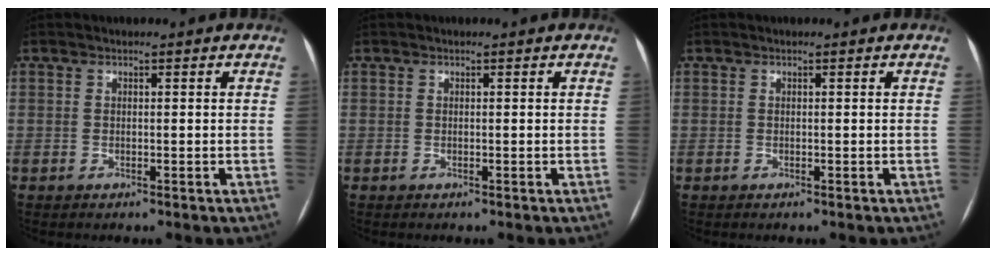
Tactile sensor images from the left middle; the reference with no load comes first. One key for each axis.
{"total": 0.0}
{"total": 0.0}